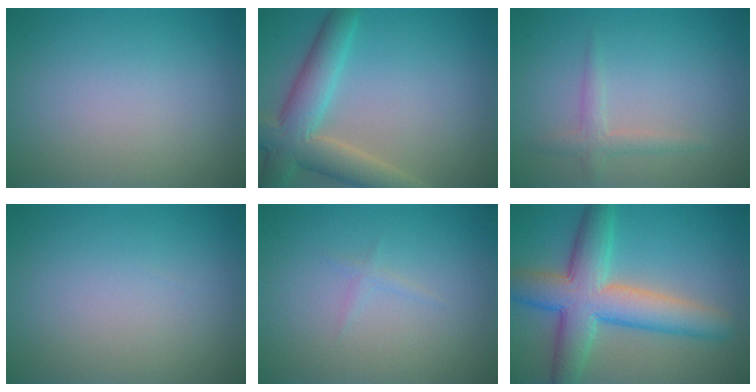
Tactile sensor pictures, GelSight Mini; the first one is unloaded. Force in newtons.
{"total": 6.3, "press": 6.3, "slide": 0.5}
{"total": 1.7, "press": 1.7, "slide": 0.1}
{"total": 0.0}
{"total": 0.7, "press": 0.7, "slide": 0.1}
{"total": 8.5, "press": 8.5, "slide": 0.4}